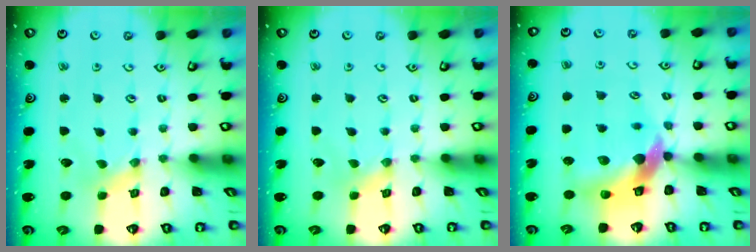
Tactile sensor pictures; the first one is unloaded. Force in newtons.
{"total": 0.9, "press": 0.9, "slide": 0.3}
{"total": 12.2, "press": 12.0, "slide": 1.9}